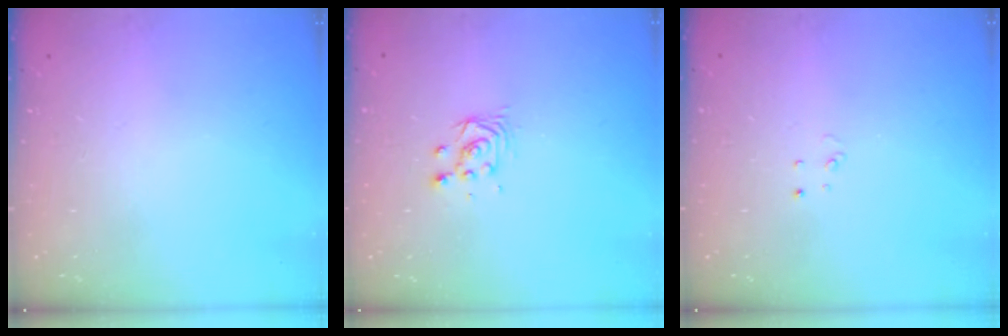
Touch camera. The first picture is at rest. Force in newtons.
{"total": 3.9, "press": 3.9, "slide": 0.3}
{"total": 2.6, "press": 2.6, "slide": 0.2}